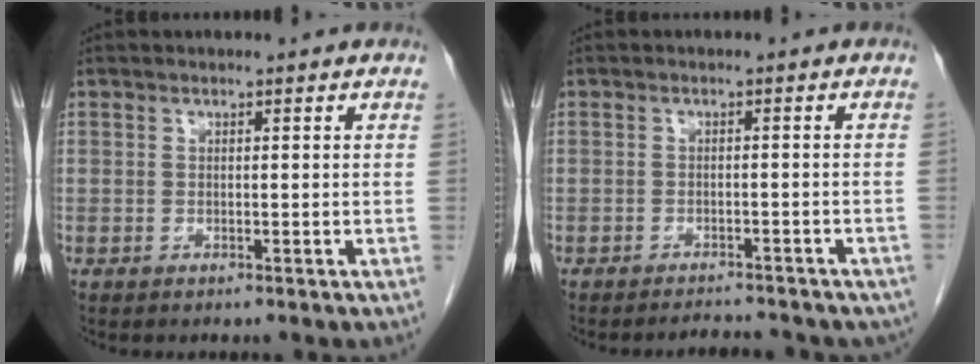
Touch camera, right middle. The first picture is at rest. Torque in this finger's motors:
{"motor_torque": [1.08, -1.06, 0.11, 0.03]}